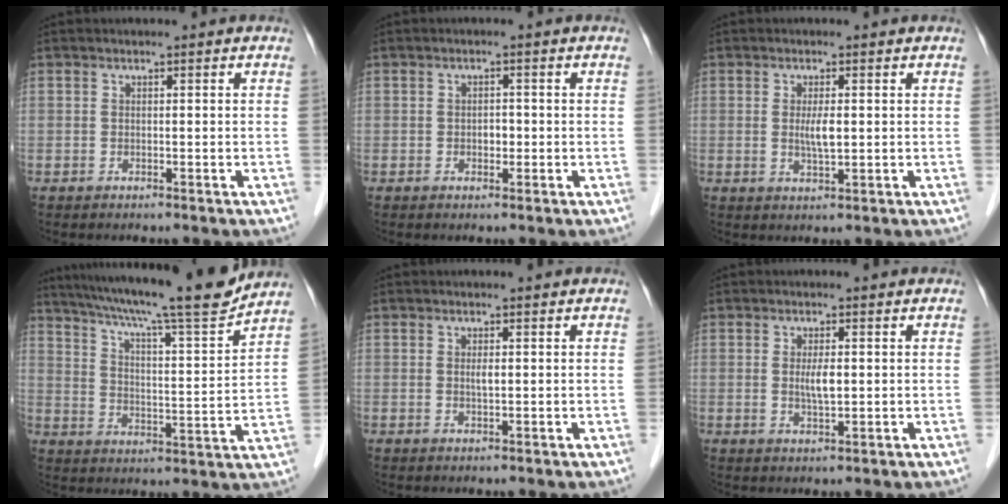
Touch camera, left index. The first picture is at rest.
{"total": 1.4, "force": [-0.3, 1.0, 1.0], "torque": [-0.016, 0.003, -0.004]}
{"total": 2.8, "force": [0.3, 0.5, 2.8], "torque": [-0.055, -0.004, 0.007]}
{"total": 19.1, "force": [16.6, -0.3, 9.4], "torque": [-0.159, -0.013, 0.244]}
{"total": 1.1, "force": [0.3, 0.2, 1.0], "torque": [-0.023, -0.001, 0.005]}
{"total": 2.8, "force": [0.3, 0.6, 2.7], "torque": [-0.052, -0.004, 0.008]}